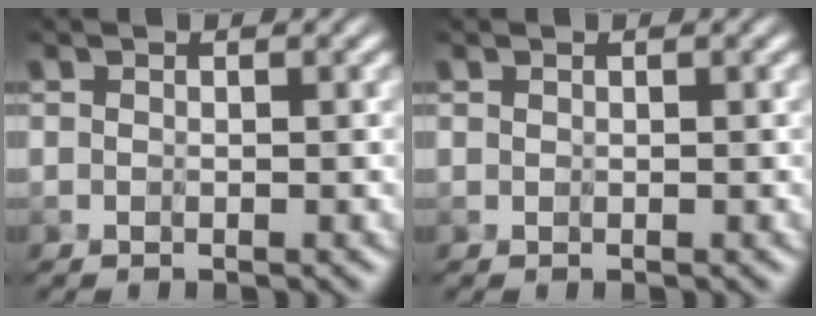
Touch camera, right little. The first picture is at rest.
{"total": 0.0}